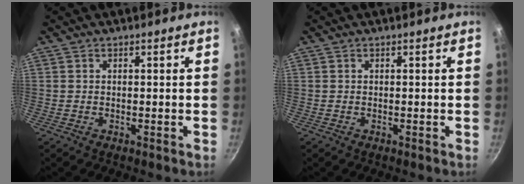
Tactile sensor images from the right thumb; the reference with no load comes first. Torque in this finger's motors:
{"motor_torque": [0.00, 0.00, 0.00, 0.00, 0.00]}